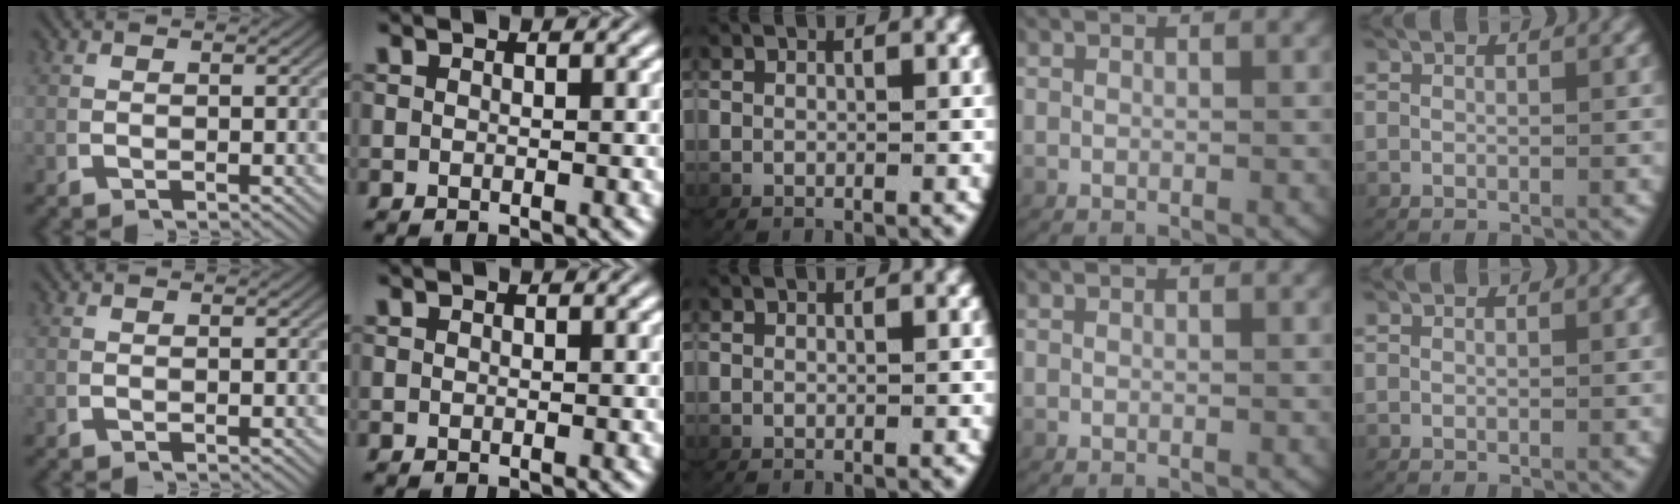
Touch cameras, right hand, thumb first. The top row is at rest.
{}